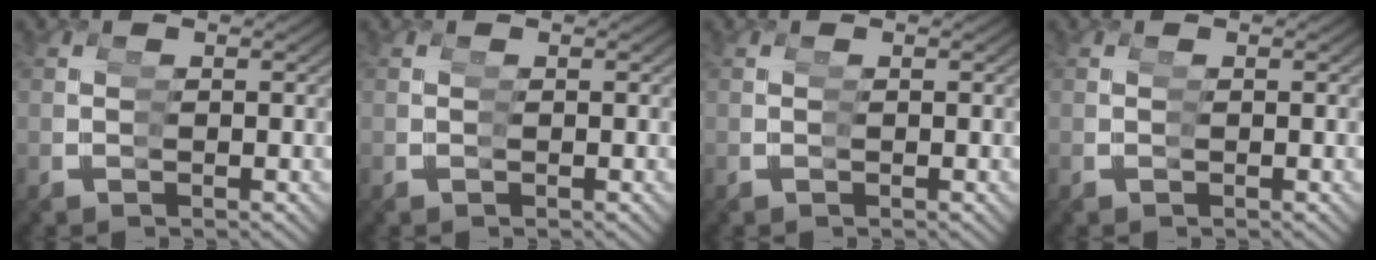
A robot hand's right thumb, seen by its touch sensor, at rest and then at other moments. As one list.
[{"total": 0.0}, {"total": 0.0}, {"total": 0.0}]